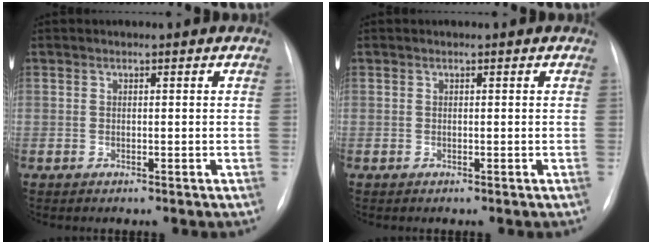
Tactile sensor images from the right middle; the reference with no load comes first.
{"total": 0.0}